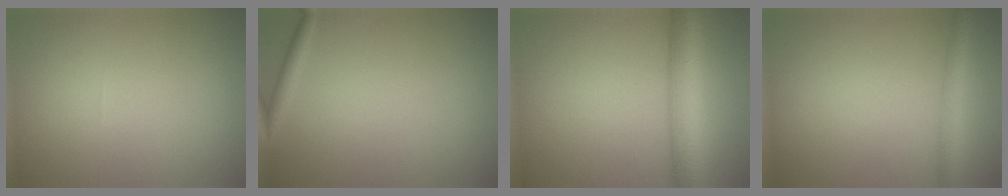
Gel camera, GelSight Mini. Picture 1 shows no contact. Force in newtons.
{"total": 1.2, "press": 1.1, "slide": 0.1}
{"total": 5.7, "press": 5.7, "slide": 0.2}
{"total": 2.9, "press": 2.9, "slide": 0.1}